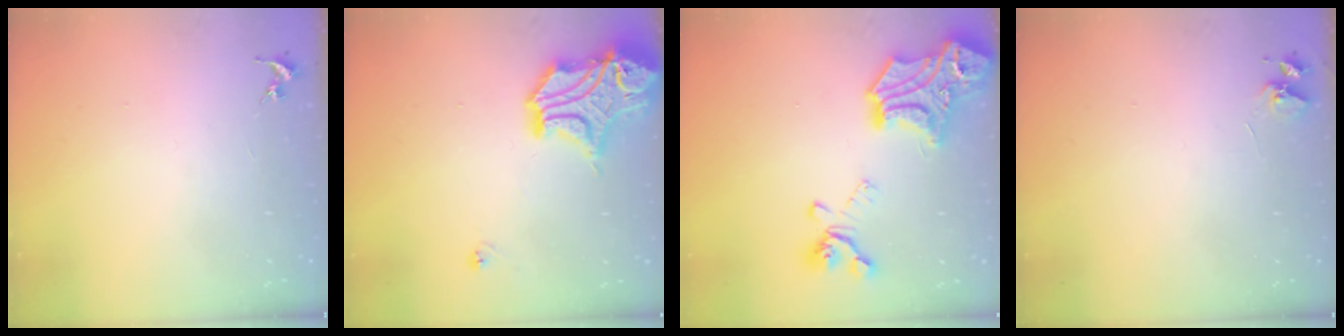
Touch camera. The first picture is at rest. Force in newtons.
{"total": 16.3, "press": 16.1, "slide": 2.6}
{"total": 24.0, "press": 24.0, "slide": 1.3}
{"total": 3.9, "press": 3.9, "slide": 0.3}